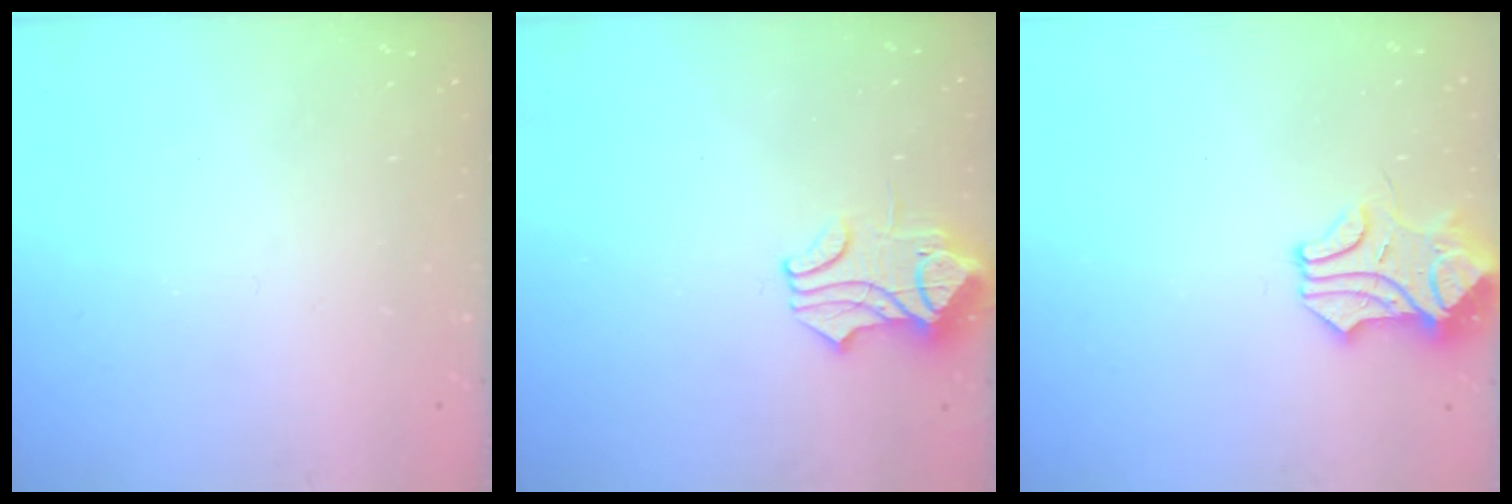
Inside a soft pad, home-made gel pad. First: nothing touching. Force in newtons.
{"total": 1.4, "press": 0.9, "slide": 1.1}
{"total": 1.1, "press": 0.5, "slide": 1.0}